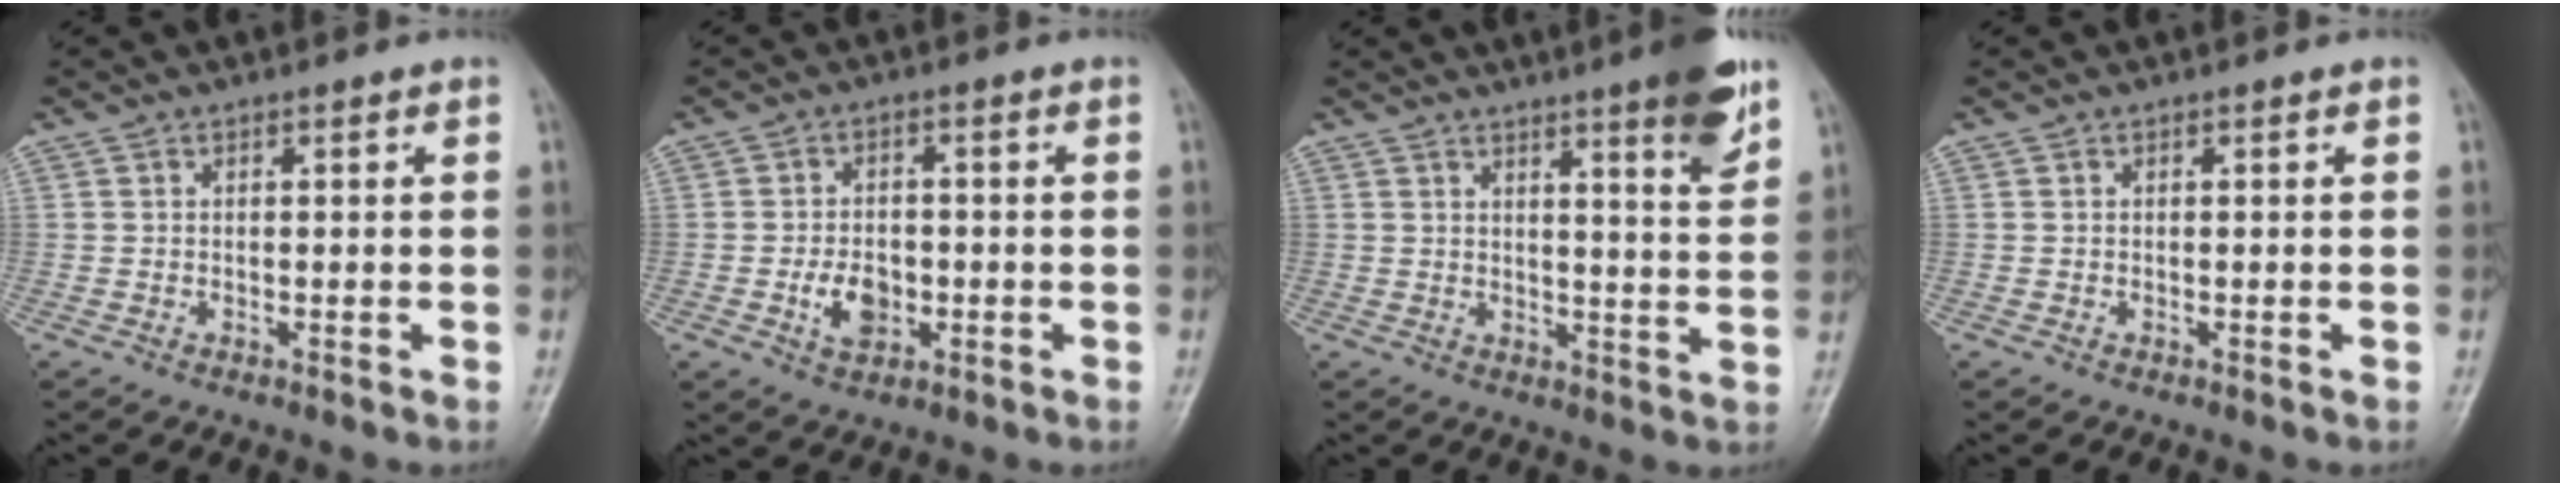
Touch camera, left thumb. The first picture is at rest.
{"total": 6.0, "force": [-1.6, 4.1, 4.0], "torque": [-0.055, 0.006, -0.026]}
{"total": 8.6, "force": [5.4, 0.8, 6.6], "torque": [-0.081, -0.033, 0.071]}
{"total": 0.0}